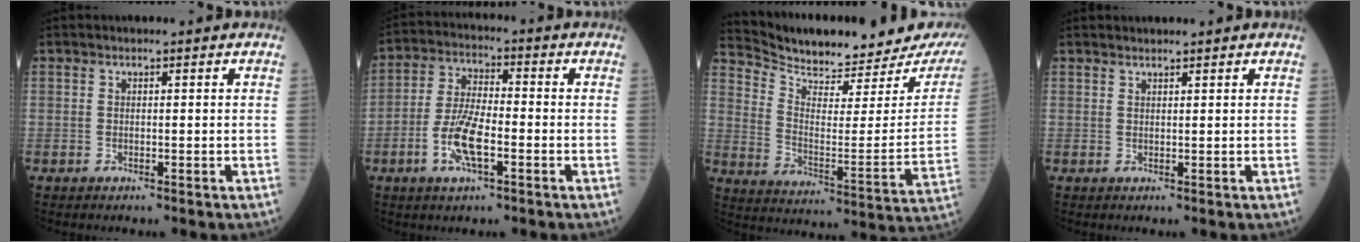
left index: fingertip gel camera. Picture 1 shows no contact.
{"total": 8.0, "force": [-3.0, 2.4, 7.0], "torque": [-0.147, -0.004, -0.061]}
{"total": 20.9, "force": [19.7, 3.8, 5.9], "torque": [-0.104, -0.077, 0.267]}
{"total": 1.7, "force": [1.6, 0.2, 0.4], "torque": [-0.005, 0.015, 0.028]}